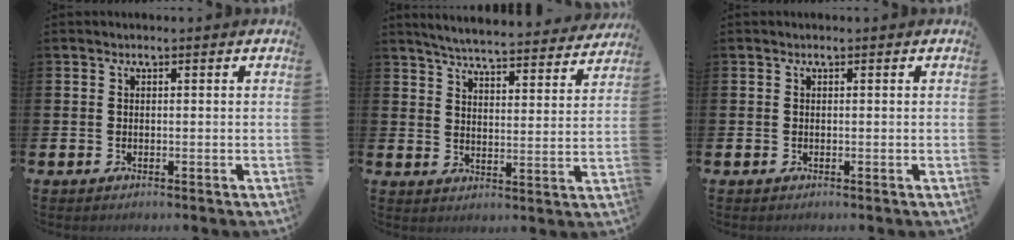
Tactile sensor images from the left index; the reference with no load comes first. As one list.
[{"total": 5.9, "force": [5.7, 0.4, 1.5], "torque": [-0.041, -0.045, 0.096]}, {"total": 0.0}]